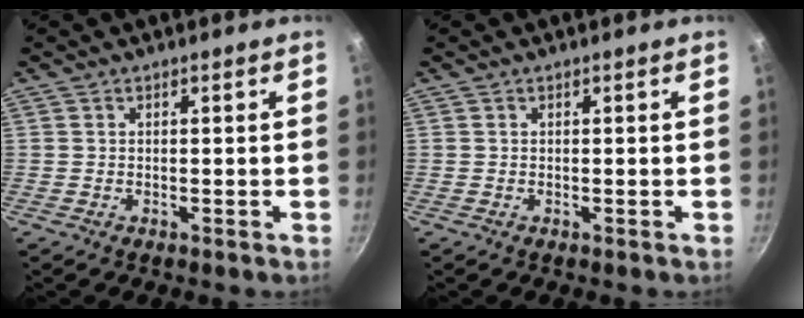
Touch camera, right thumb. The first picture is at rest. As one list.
[{"total": 0.0}]